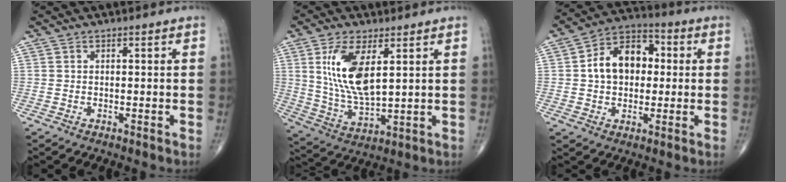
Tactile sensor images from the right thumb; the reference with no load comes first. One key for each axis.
{"total": 12.8, "fx": 3.9, "fy": 5.3, "fz": 10.9, "tx": -0.213, "ty": -0.025, "tz": 0.086}
{"total": 12.5, "fx": 1.1, "fy": 8.9, "fz": 8.8, "tx": -0.116, "ty": 0.026, "tz": 0.010}